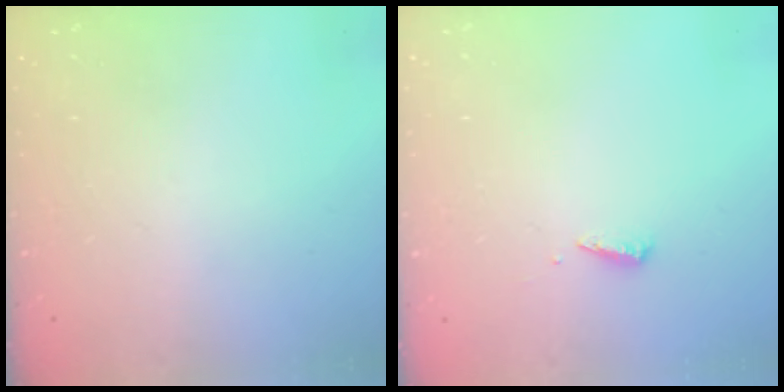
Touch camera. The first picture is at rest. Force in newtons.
{"total": 2.5, "press": 2.5, "slide": 0.1}